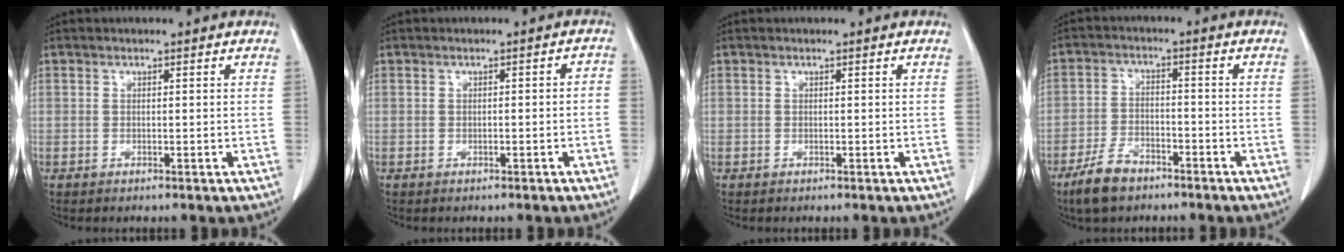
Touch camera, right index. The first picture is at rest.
{"total": 1.8, "force": [-0.6, 0.6, 1.6], "torque": [-0.016, 0.015, -0.004]}
{"total": 0.0}
{"total": 6.5, "force": [-4.8, 2.9, 3.3], "torque": [-0.073, -0.002, -0.086]}